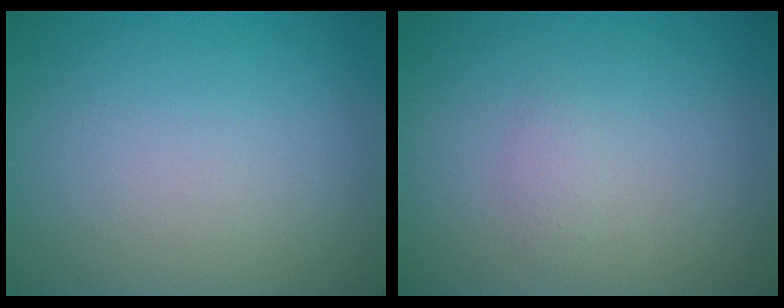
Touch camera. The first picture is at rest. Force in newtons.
{"total": 0.8, "press": 0.8, "slide": 0.0}